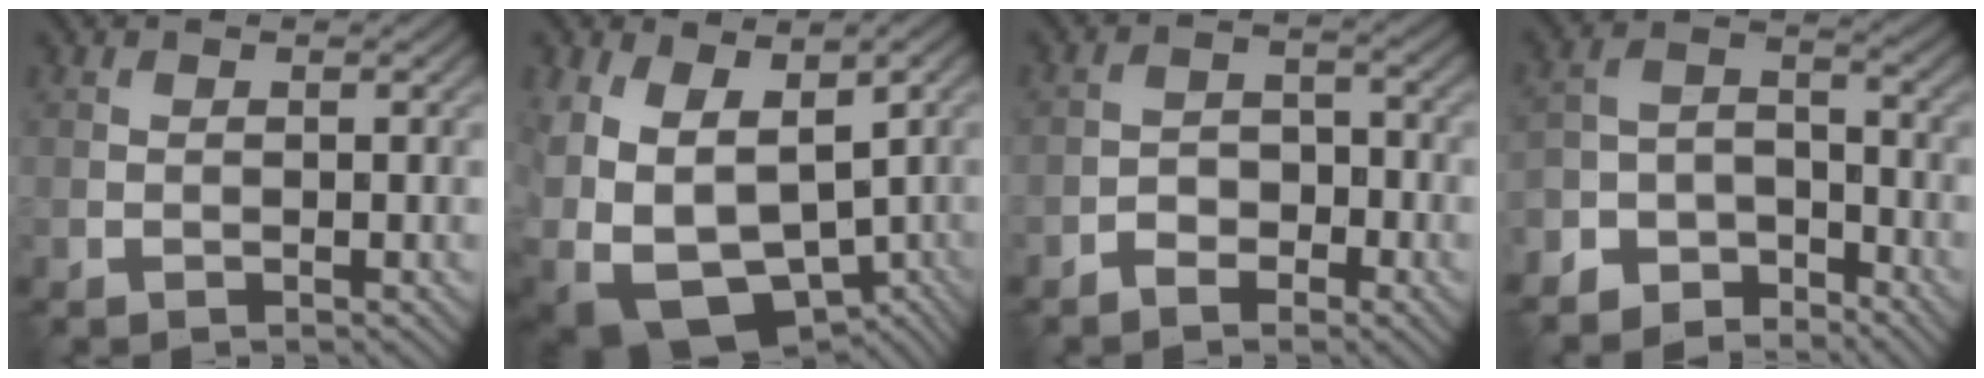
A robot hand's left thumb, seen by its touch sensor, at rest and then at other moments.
{"total": 16.5, "force": [-3.0, 11.6, 11.4], "torque": [-0.242, -0.046, 0.008]}
{"total": 3.6, "force": [-2.4, 2.0, 1.7], "torque": [-0.026, 0.005, -0.049]}
{"total": 7.4, "force": [-6.1, 3.7, 2.1], "torque": [-0.037, -0.003, -0.128]}